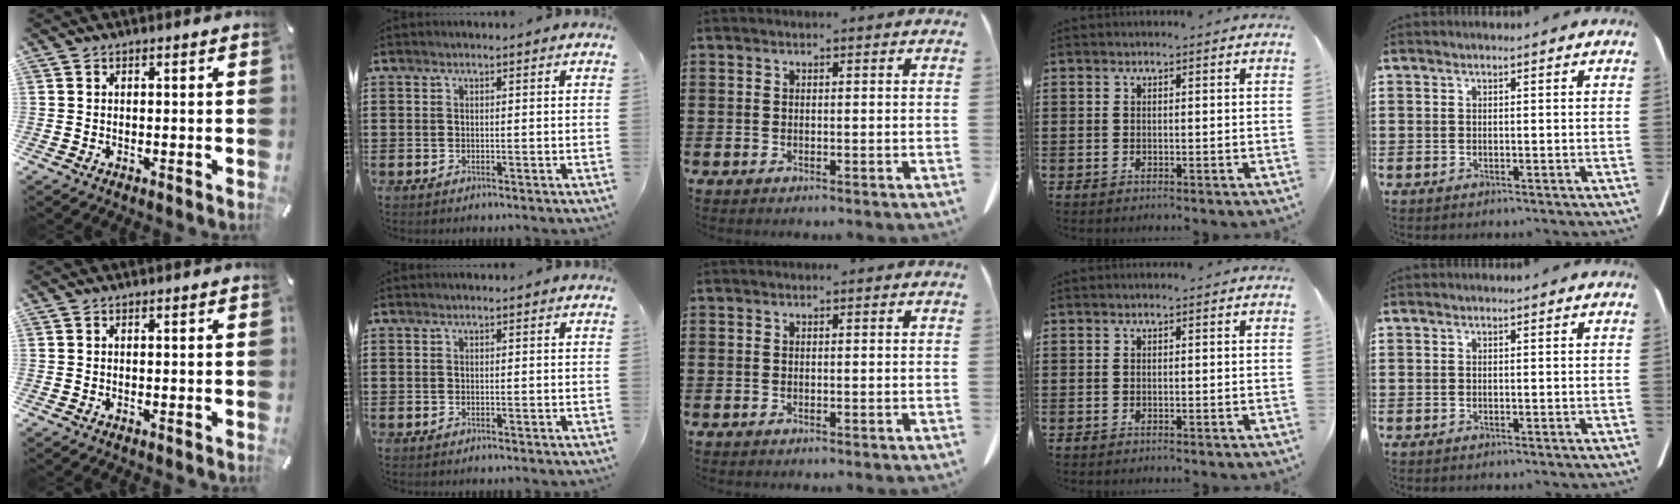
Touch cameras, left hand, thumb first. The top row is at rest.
{}